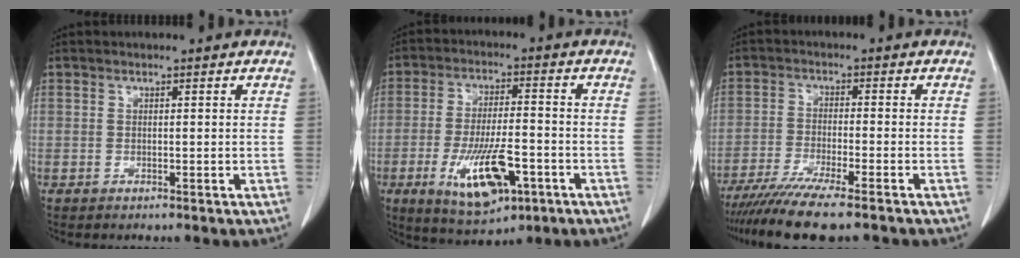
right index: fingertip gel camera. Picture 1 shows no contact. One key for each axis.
{"total": 12.1, "fx": -4.7, "fy": 4.1, "fz": 10.4, "tx": -0.191, "ty": -0.009, "tz": -0.070}
{"total": 11.1, "fx": -9.0, "fy": 0.0, "fz": 6.5, "tx": -0.098, "ty": -0.028, "tz": -0.146}